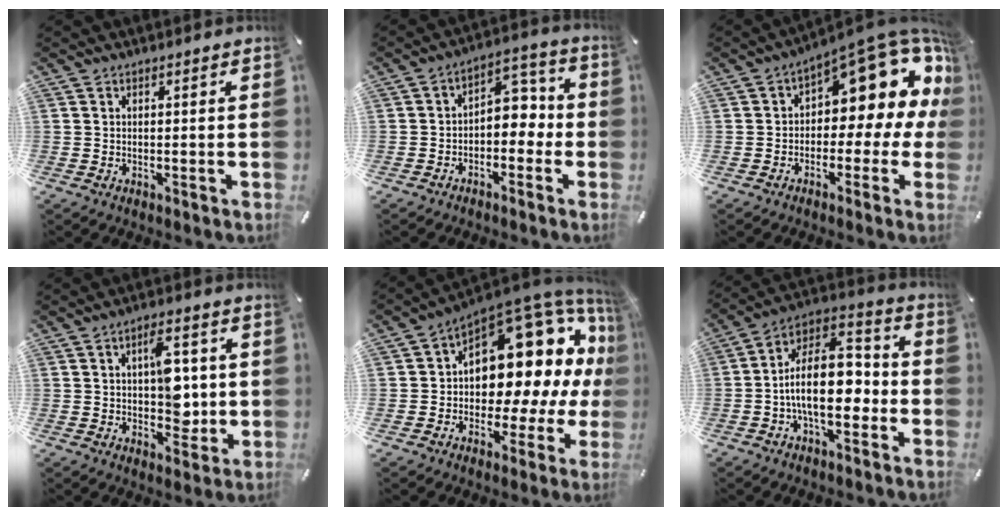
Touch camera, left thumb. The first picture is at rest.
{"total": 6.9, "force": [-0.9, 5.3, 4.2], "torque": [-0.040, -0.001, -0.026]}
{"total": 13.0, "force": [7.5, 5.6, 9.1], "torque": [-0.114, -0.072, 0.121]}
{"total": 10.2, "force": [1.0, 6.0, 8.2], "torque": [-0.102, -0.005, 0.011]}
{"total": 17.2, "force": [7.2, 10.6, 11.5], "torque": [-0.132, -0.092, 0.121]}
{"total": 16.8, "force": [-3.7, 9.2, 13.6], "torque": [-0.223, 0.012, -0.063]}